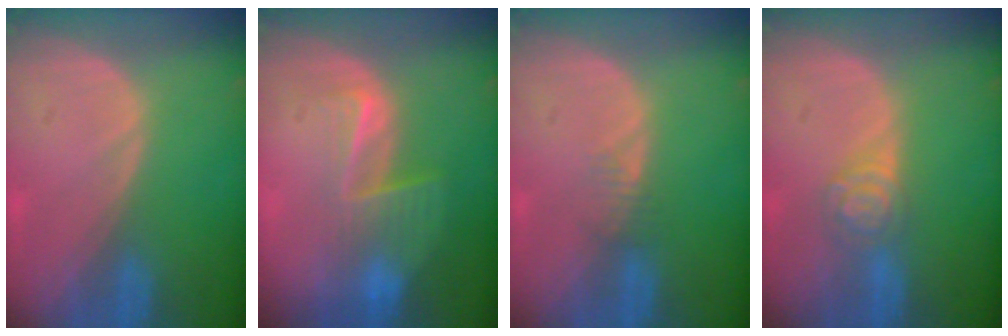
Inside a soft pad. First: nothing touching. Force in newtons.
{"total": 6.5, "press": 5.5, "slide": 3.5}
{"total": 1.5, "press": 1.5, "slide": 0.2}
{"total": 4.3, "press": 4.0, "slide": 1.7}